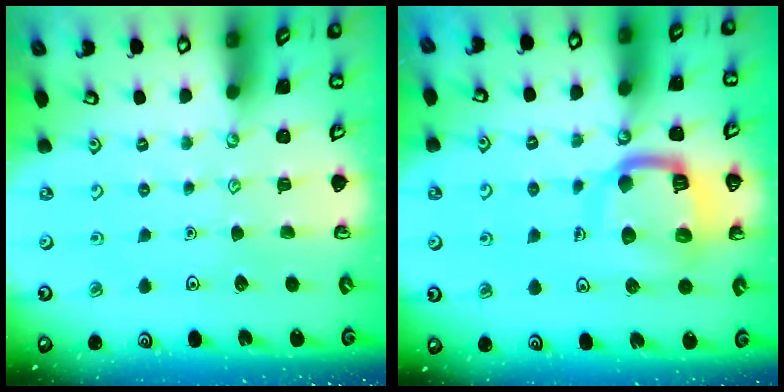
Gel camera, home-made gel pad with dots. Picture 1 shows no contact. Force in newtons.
{"total": 12.8, "press": 12.7, "slide": 1.3}